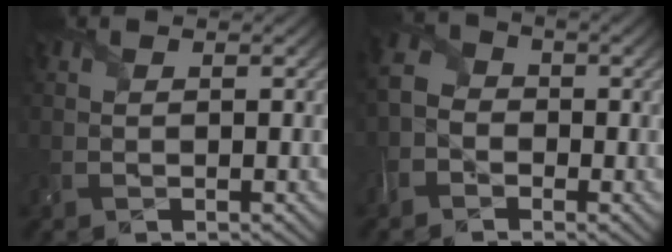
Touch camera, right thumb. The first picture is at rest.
{"total": 3.7, "force": [-2.1, 2.8, 1.4], "torque": [-0.045, -0.001, -0.056]}